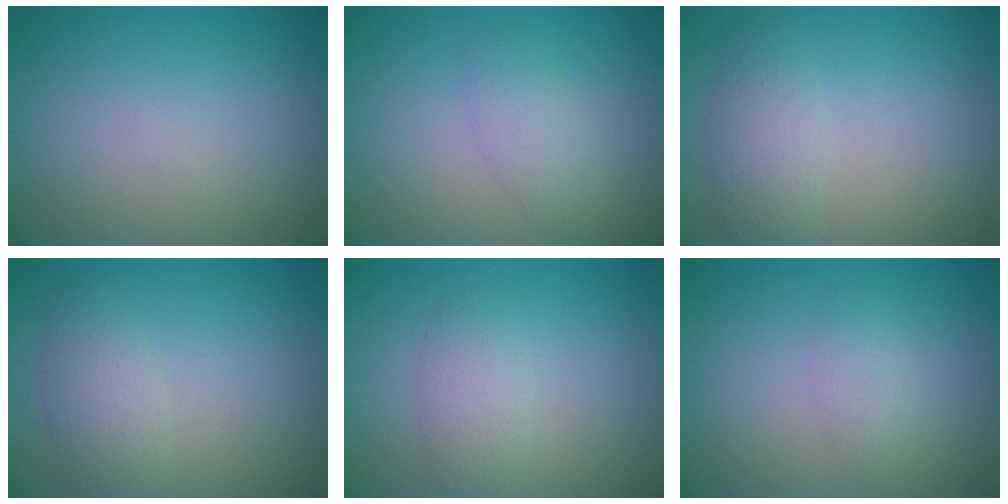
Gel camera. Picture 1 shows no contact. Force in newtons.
{"total": 2.3, "press": 2.3, "slide": 0.1}
{"total": 2.7, "press": 2.7, "slide": 0.2}
{"total": 2.6, "press": 2.6, "slide": 0.1}
{"total": 2.2, "press": 2.1, "slide": 0.1}
{"total": 1.9, "press": 1.9, "slide": 0.1}